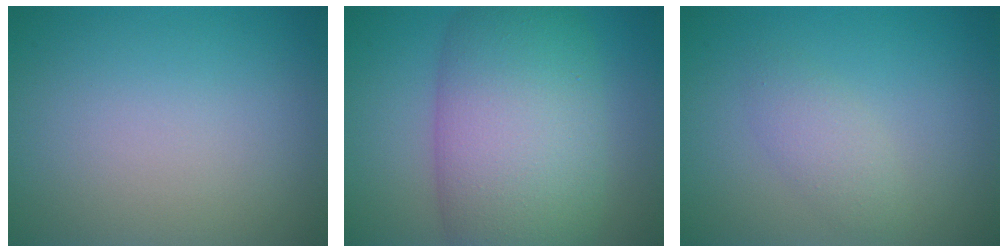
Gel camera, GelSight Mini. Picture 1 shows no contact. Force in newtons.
{"total": 11.6, "press": 11.6, "slide": 0.4}
{"total": 1.9, "press": 1.9, "slide": 0.1}